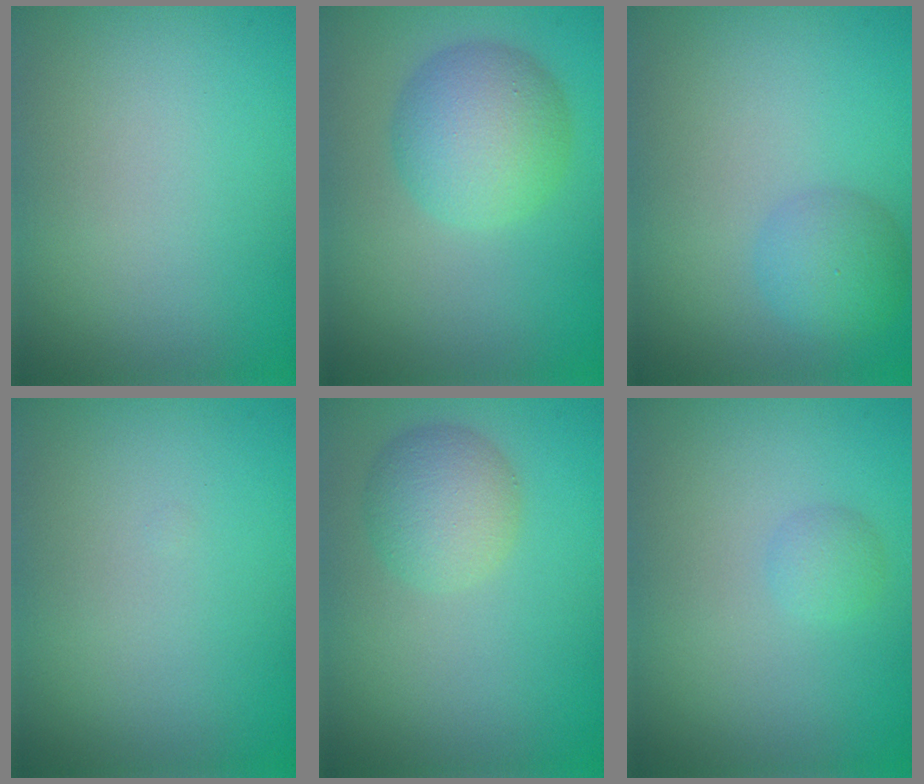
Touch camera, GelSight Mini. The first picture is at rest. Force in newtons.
{"total": 5.3, "press": 5.3, "slide": 0.2}
{"total": 2.5, "press": 2.5, "slide": 0.1}
{"total": 0.0}
{"total": 3.3, "press": 3.3, "slide": 0.0}
{"total": 1.1, "press": 1.1, "slide": 0.0}